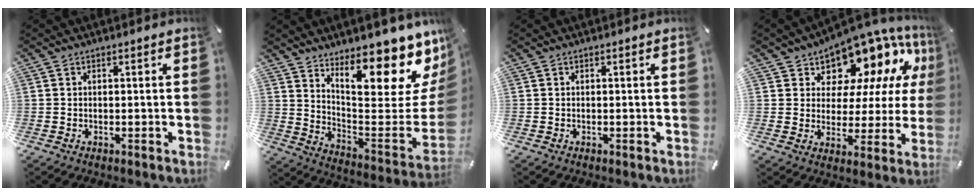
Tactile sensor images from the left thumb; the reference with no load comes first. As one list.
[{"total": 20.6, "force": [14.9, 6.6, 12.6], "torque": [-0.128, -0.136, 0.237]}, {"total": 0.0}, {"total": 13.3, "force": [10.2, 7.2, 4.6], "torque": [-0.076, -0.091, 0.175]}]